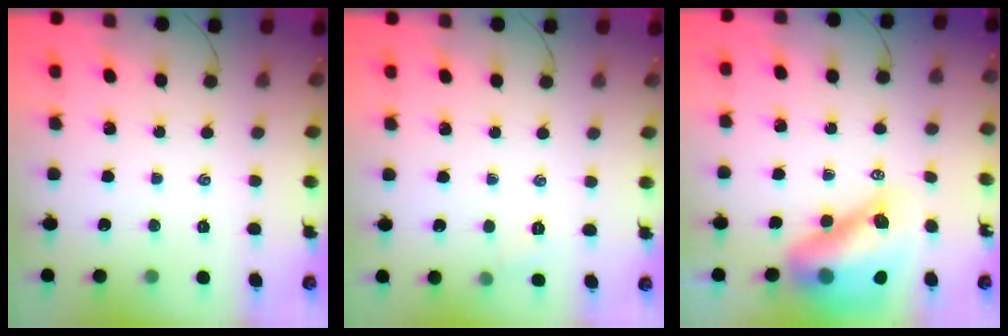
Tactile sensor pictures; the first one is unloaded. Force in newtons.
{"total": 3.6, "press": 3.4, "slide": 1.1}
{"total": 16.0, "press": 15.4, "slide": 4.4}